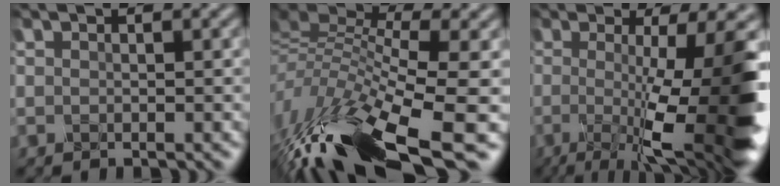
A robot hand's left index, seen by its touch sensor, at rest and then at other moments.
{"total": 10.9, "force": [-3.8, 4.1, 9.4], "torque": [-0.214, 0.004, -0.055]}
{"total": 12.4, "force": [-0.7, 3.3, 11.9], "torque": [-0.154, 0.001, -0.011]}